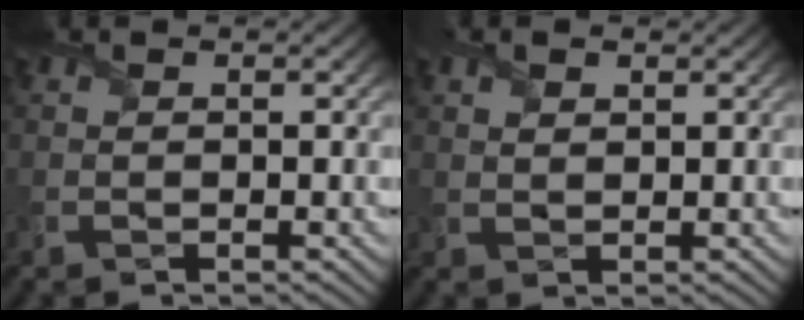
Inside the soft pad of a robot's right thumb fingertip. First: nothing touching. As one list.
[{"total": 1.3, "force": [1.0, 0.6, 0.7], "torque": [-0.017, 0.000, 0.019]}]